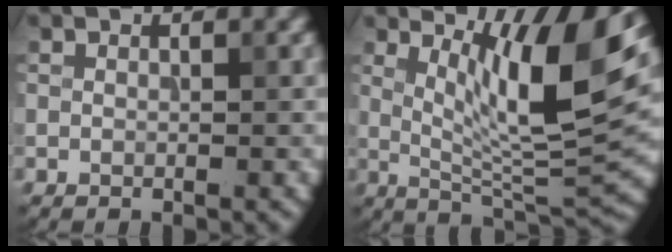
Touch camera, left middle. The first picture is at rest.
{"total": 10.7, "force": [3.9, 2.3, 9.7], "torque": [-0.148, -0.013, 0.075]}